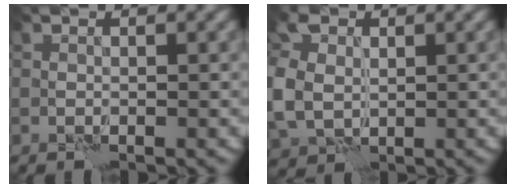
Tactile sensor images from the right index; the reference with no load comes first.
{"total": 5.6, "force": [0.7, 4.4, 3.5], "torque": [-0.101, 0.002, 0.007]}